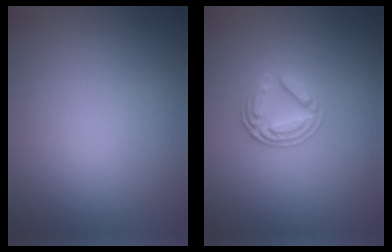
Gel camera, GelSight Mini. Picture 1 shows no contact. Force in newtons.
{"total": 2.6, "press": 2.5, "slide": 0.6}